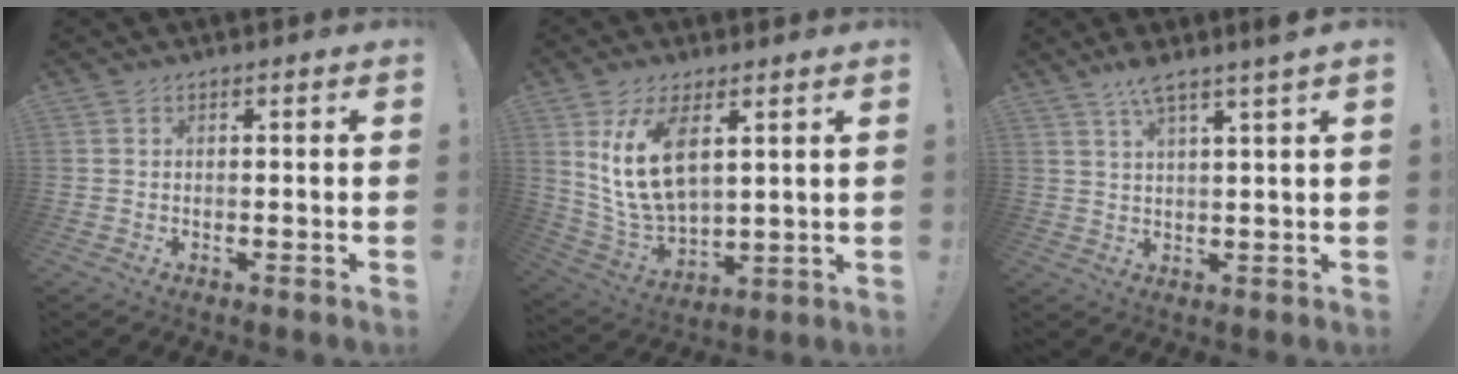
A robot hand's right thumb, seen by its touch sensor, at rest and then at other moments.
{"total": 13.7, "force": [6.2, 7.1, 10.0], "torque": [-0.205, -0.033, 0.114]}
{"total": 5.7, "force": [3.9, -0.5, 4.1], "torque": [-0.079, -0.015, 0.063]}